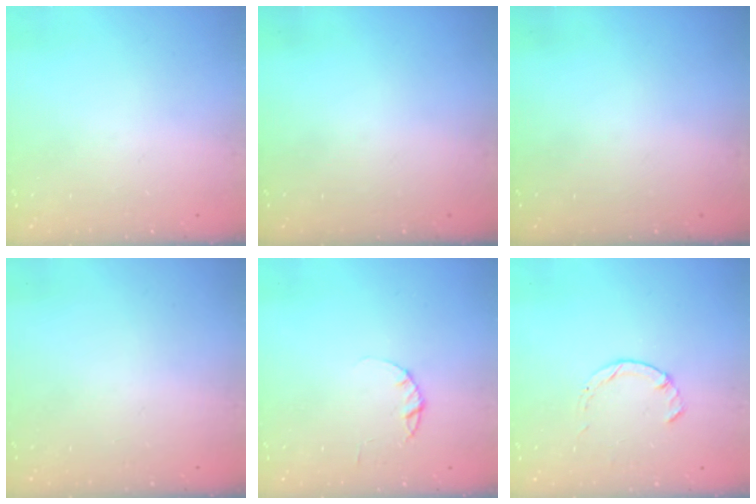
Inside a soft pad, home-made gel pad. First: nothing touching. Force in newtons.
{"total": 0.0}
{"total": 0.0}
{"total": 2.4, "press": 2.4, "slide": 0.2}
{"total": 2.2, "press": 2.2, "slide": 0.4}
{"total": 1.0, "press": 1.0, "slide": 0.3}